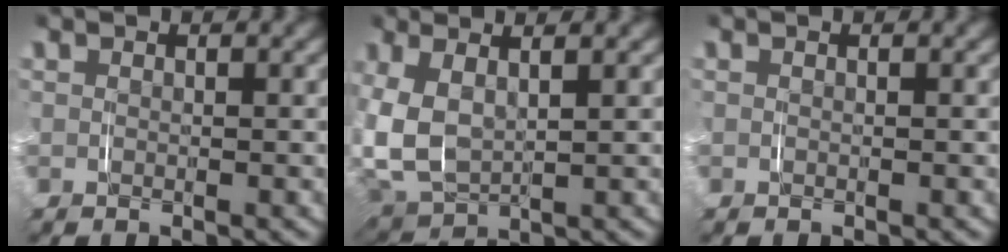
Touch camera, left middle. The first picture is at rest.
{"total": 9.2, "force": [0.2, 7.6, 5.1], "torque": [-0.171, -0.025, 0.008]}
{"total": 0.0}